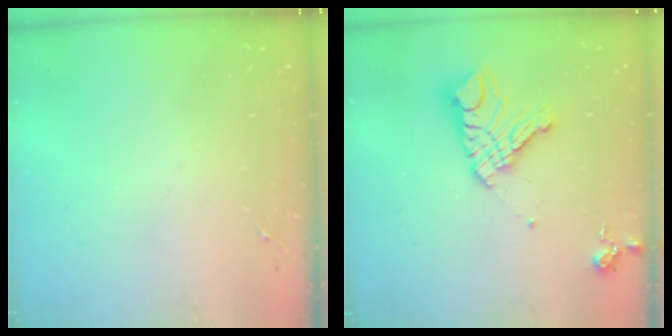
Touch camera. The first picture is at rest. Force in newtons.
{"total": 16.4, "press": 16.3, "slide": 2.1}